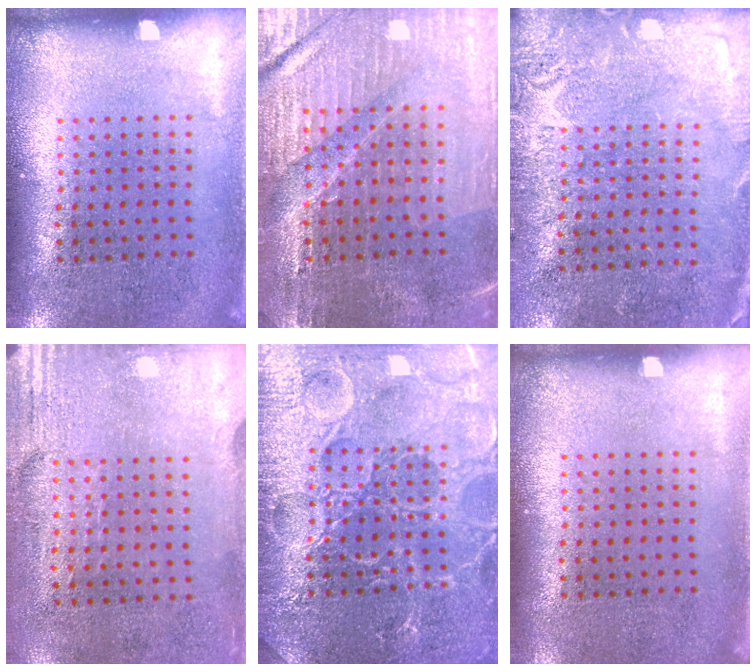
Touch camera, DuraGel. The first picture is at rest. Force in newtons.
{"total": 3.1, "press": 3.0, "slide": 0.5}
{"total": 2.7, "press": 2.7, "slide": 0.7}
{"total": 2.9, "press": 2.4, "slide": 1.6}
{"total": 5.0, "press": 5.0, "slide": 0.7}
{"total": 0.0}